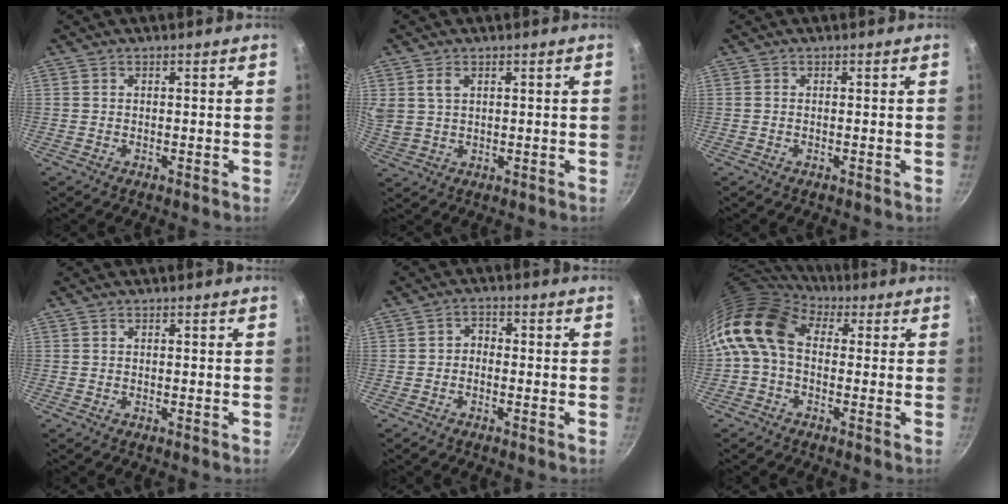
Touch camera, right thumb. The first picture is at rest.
{"total": 5.0, "force": [2.0, 3.3, 3.1], "torque": [-0.054, -0.005, 0.046]}
{"total": 0.0}
{"total": 0.0}
{"total": 2.2, "force": [-0.8, 1.7, 1.2], "torque": [-0.014, 0.015, -0.021]}
{"total": 11.4, "force": [0.9, 8.2, 7.9], "torque": [-0.138, 0.020, -0.006]}